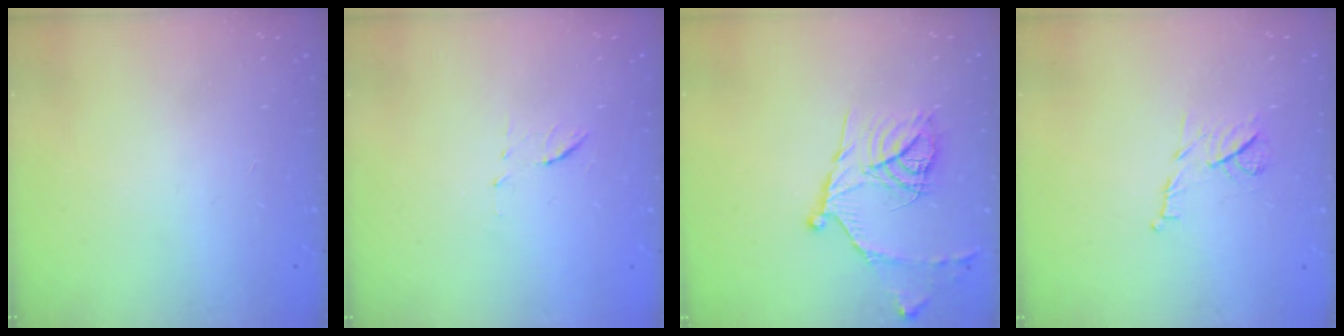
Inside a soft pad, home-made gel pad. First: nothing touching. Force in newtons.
{"total": 6.2, "press": 6.0, "slide": 1.8}
{"total": 16.5, "press": 16.5, "slide": 1.6}
{"total": 7.1, "press": 7.0, "slide": 1.0}